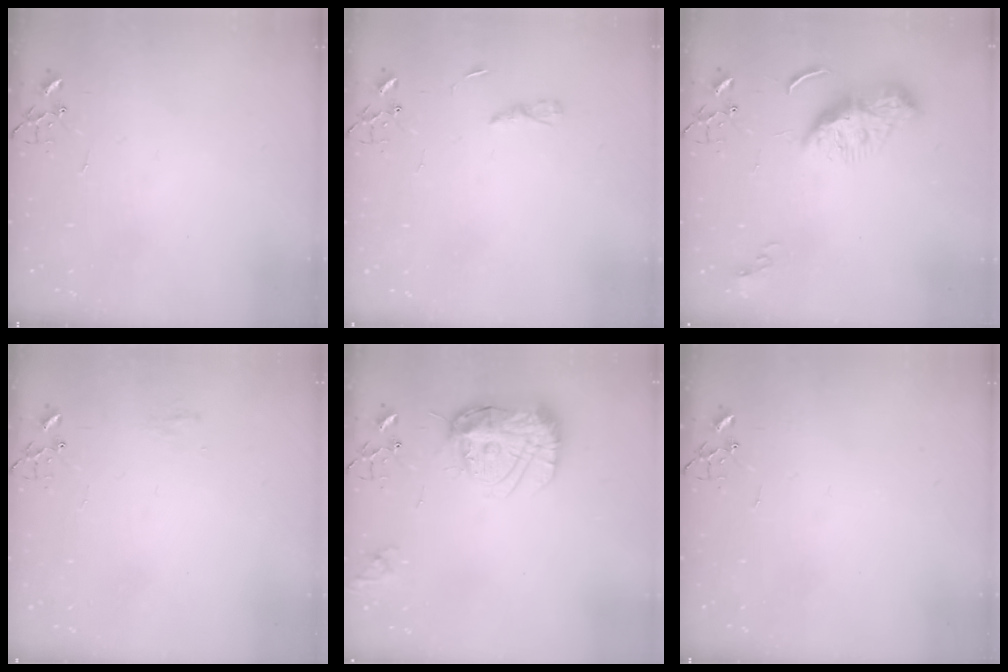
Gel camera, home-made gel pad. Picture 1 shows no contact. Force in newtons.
{"total": 2.9, "press": 2.9, "slide": 0.3}
{"total": 9.4, "press": 9.3, "slide": 0.9}
{"total": 6.0, "press": 5.9, "slide": 0.8}
{"total": 16.3, "press": 16.3, "slide": 1.6}
{"total": 0.0}